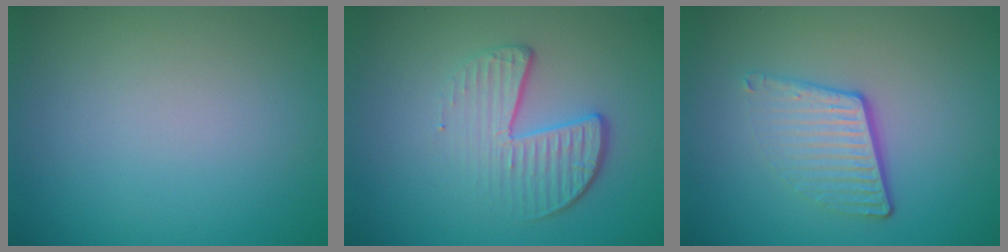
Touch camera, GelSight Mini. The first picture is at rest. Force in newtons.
{"total": 4.3, "press": 2.8, "slide": 3.3}
{"total": 4.0, "press": 2.6, "slide": 3.0}